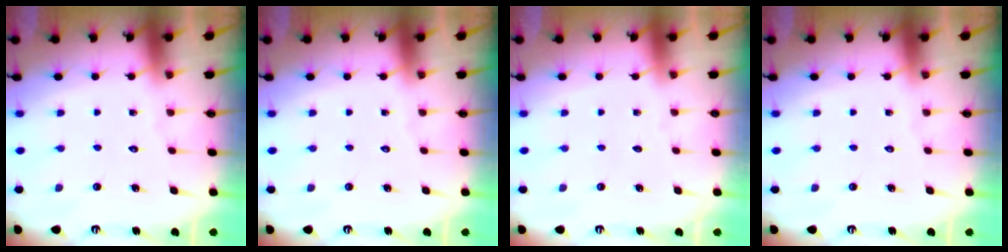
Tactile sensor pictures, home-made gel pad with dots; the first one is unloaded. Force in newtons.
{"total": 0.0}
{"total": 0.0}
{"total": 0.0}